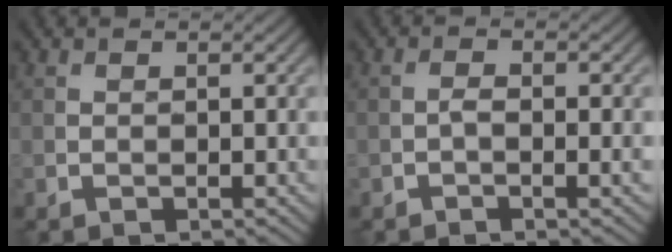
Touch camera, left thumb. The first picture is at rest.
{"total": 2.3, "force": [-0.8, 0.7, 2.1], "torque": [-0.040, 0.001, -0.018]}